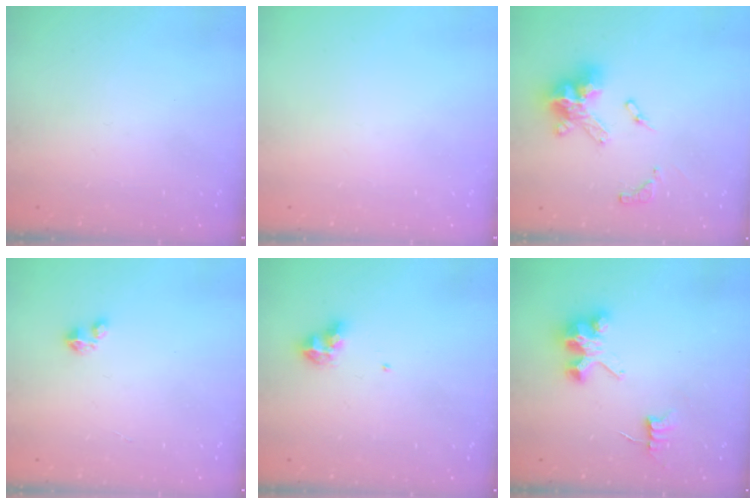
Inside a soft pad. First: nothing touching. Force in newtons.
{"total": 0.0}
{"total": 14.0, "press": 13.9, "slide": 1.7}
{"total": 3.0, "press": 3.0, "slide": 0.3}
{"total": 7.3, "press": 7.2, "slide": 0.8}
{"total": 6.3, "press": 6.3, "slide": 0.2}